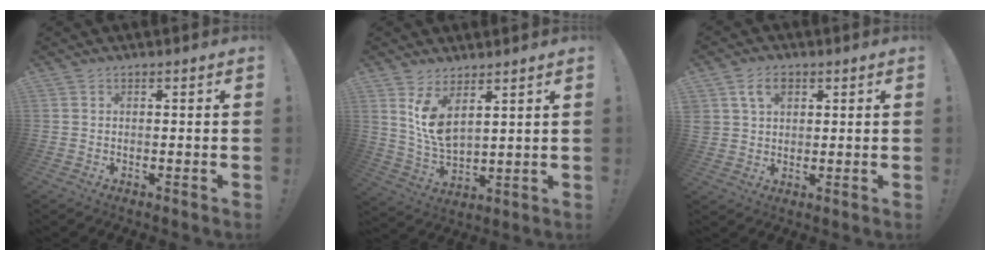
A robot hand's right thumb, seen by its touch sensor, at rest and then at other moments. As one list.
[{"total": 9.1, "force": [5.6, 3.8, 6.1], "torque": [-0.120, -0.033, 0.105]}, {"total": 6.2, "force": [3.0, 4.4, 3.1], "torque": [-0.055, 0.002, 0.057]}]